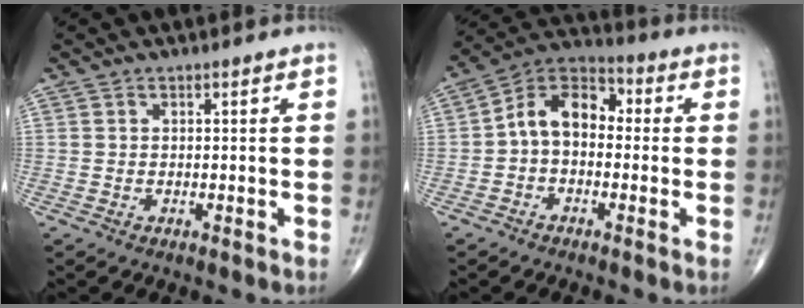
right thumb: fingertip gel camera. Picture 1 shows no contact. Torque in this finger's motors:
{"motor_torque": [-0.28, 0.52, 0.86, 0.00, 0.18]}